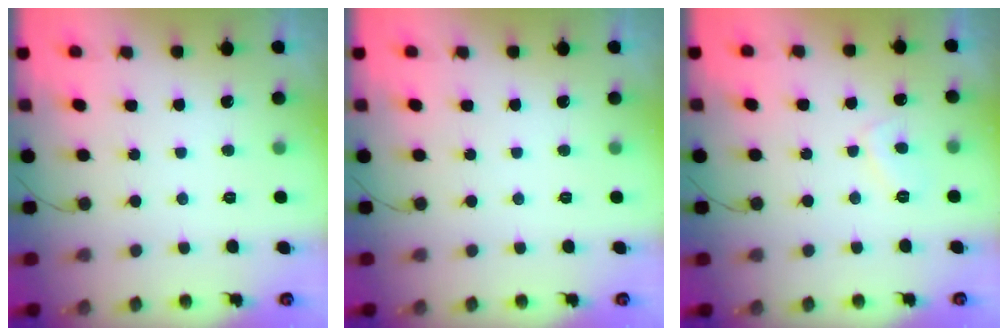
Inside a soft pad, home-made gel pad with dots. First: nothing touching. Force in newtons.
{"total": 0.0}
{"total": 3.7, "press": 3.6, "slide": 0.5}